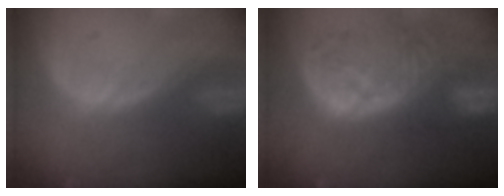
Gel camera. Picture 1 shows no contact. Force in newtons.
{"total": 10.9, "press": 9.6, "slide": 5.1}